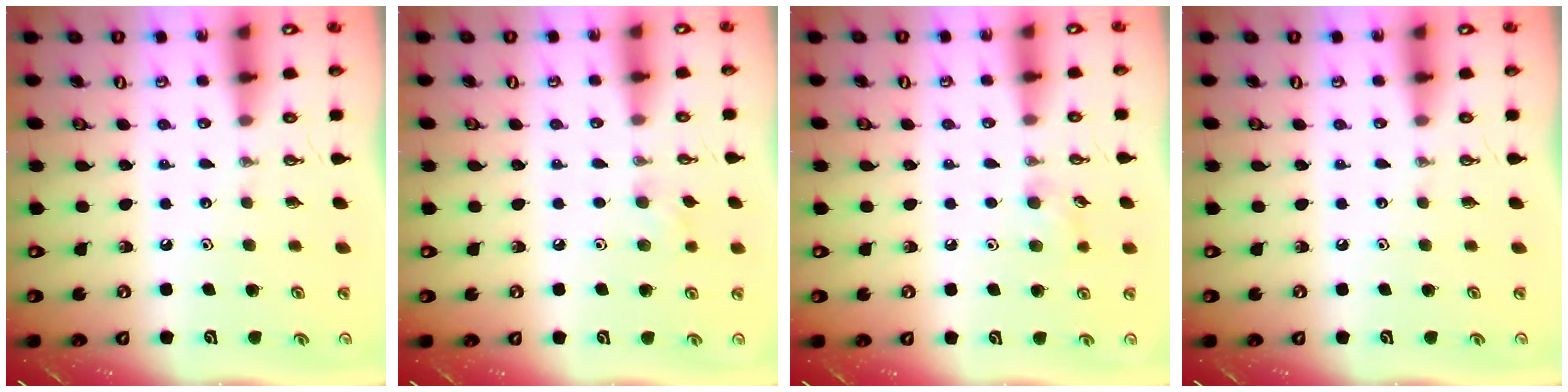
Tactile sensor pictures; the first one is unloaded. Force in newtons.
{"total": 6.4, "press": 6.4, "slide": 1.0}
{"total": 6.8, "press": 6.6, "slide": 1.5}
{"total": 0.0}